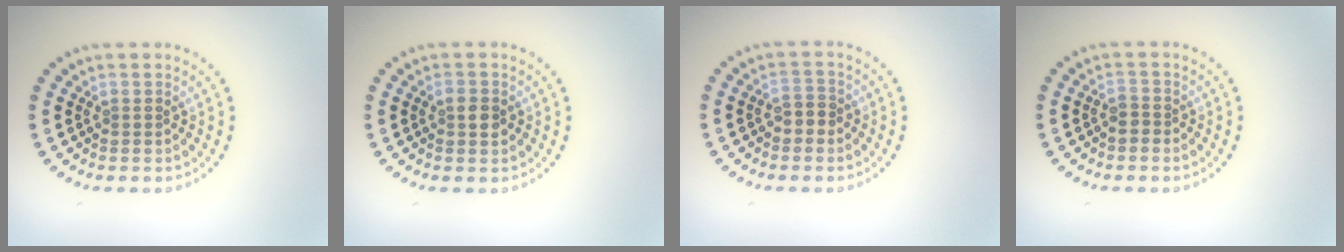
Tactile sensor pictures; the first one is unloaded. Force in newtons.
{"total": 2.1, "press": 2.1, "slide": 0.1}
{"total": 1.7, "press": 1.6, "slide": 0.5}
{"total": 1.1, "press": 0.9, "slide": 0.6}